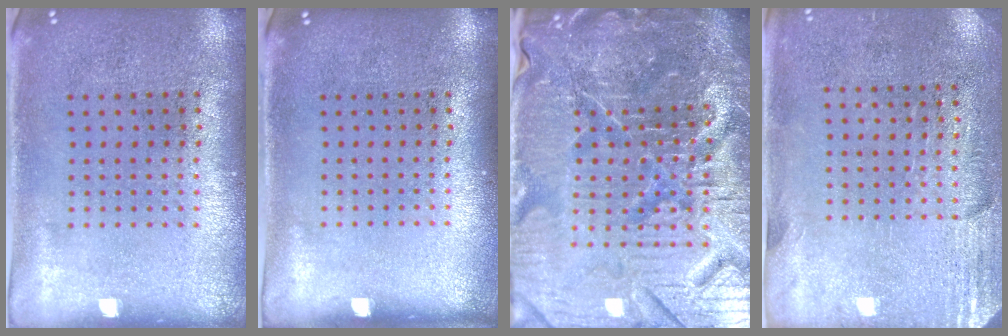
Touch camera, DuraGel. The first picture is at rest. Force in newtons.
{"total": 0.0}
{"total": 7.2, "press": 6.4, "slide": 3.4}
{"total": 2.7, "press": 2.4, "slide": 1.4}